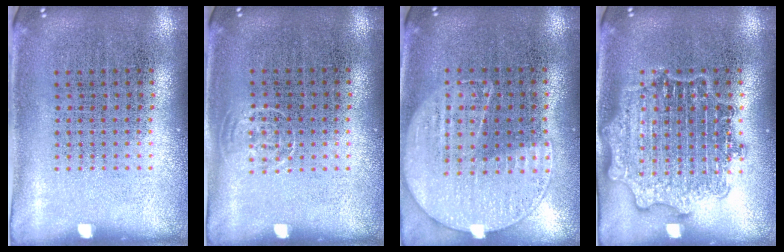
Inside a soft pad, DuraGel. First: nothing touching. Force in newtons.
{"total": 0.7, "press": 0.5, "slide": 0.4}
{"total": 1.1, "press": 1.0, "slide": 0.6}
{"total": 3.1, "press": 3.0, "slide": 0.5}